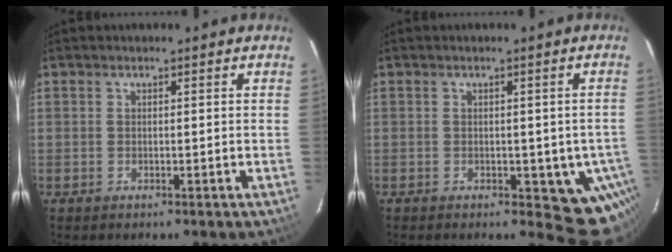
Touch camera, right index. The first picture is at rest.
{"total": 7.3, "force": [-2.7, 4.7, 4.9], "torque": [-0.037, 0.008, -0.025]}